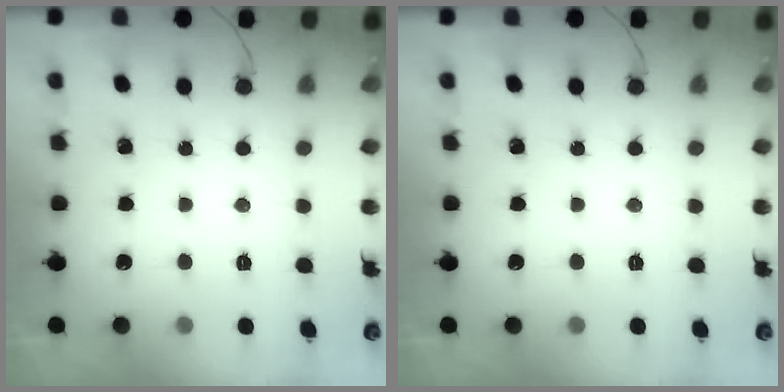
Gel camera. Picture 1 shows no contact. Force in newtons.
{"total": 0.0}